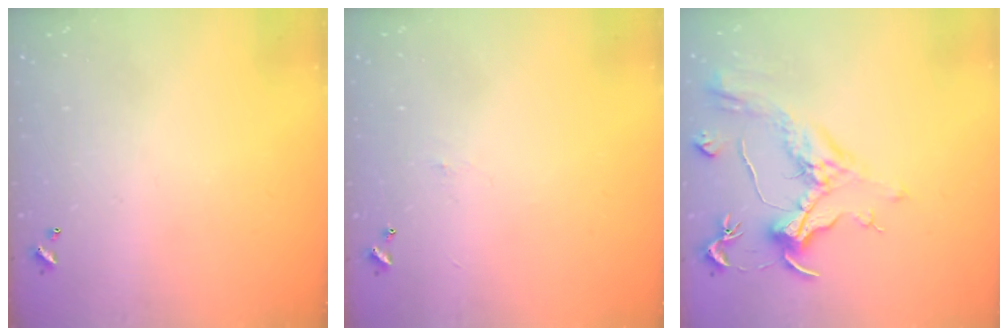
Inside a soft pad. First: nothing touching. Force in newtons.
{"total": 1.8, "press": 1.7, "slide": 0.6}
{"total": 1.1, "press": 0.1, "slide": 1.1}